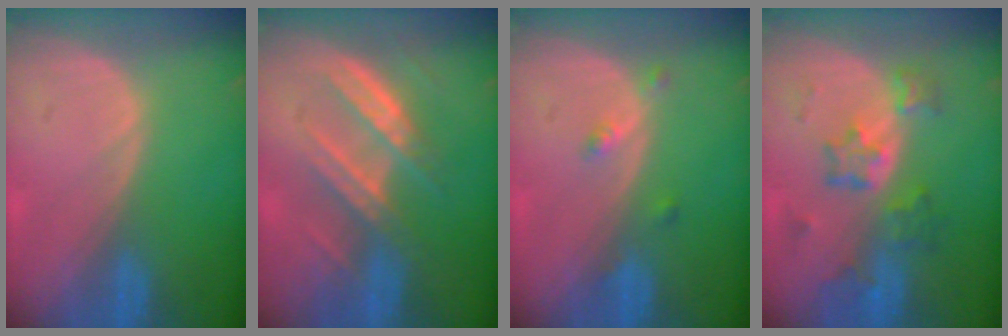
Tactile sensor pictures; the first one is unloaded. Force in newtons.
{"total": 6.9, "press": 6.8, "slide": 1.0}
{"total": 2.2, "press": 1.8, "slide": 1.3}
{"total": 7.2, "press": 6.5, "slide": 3.1}